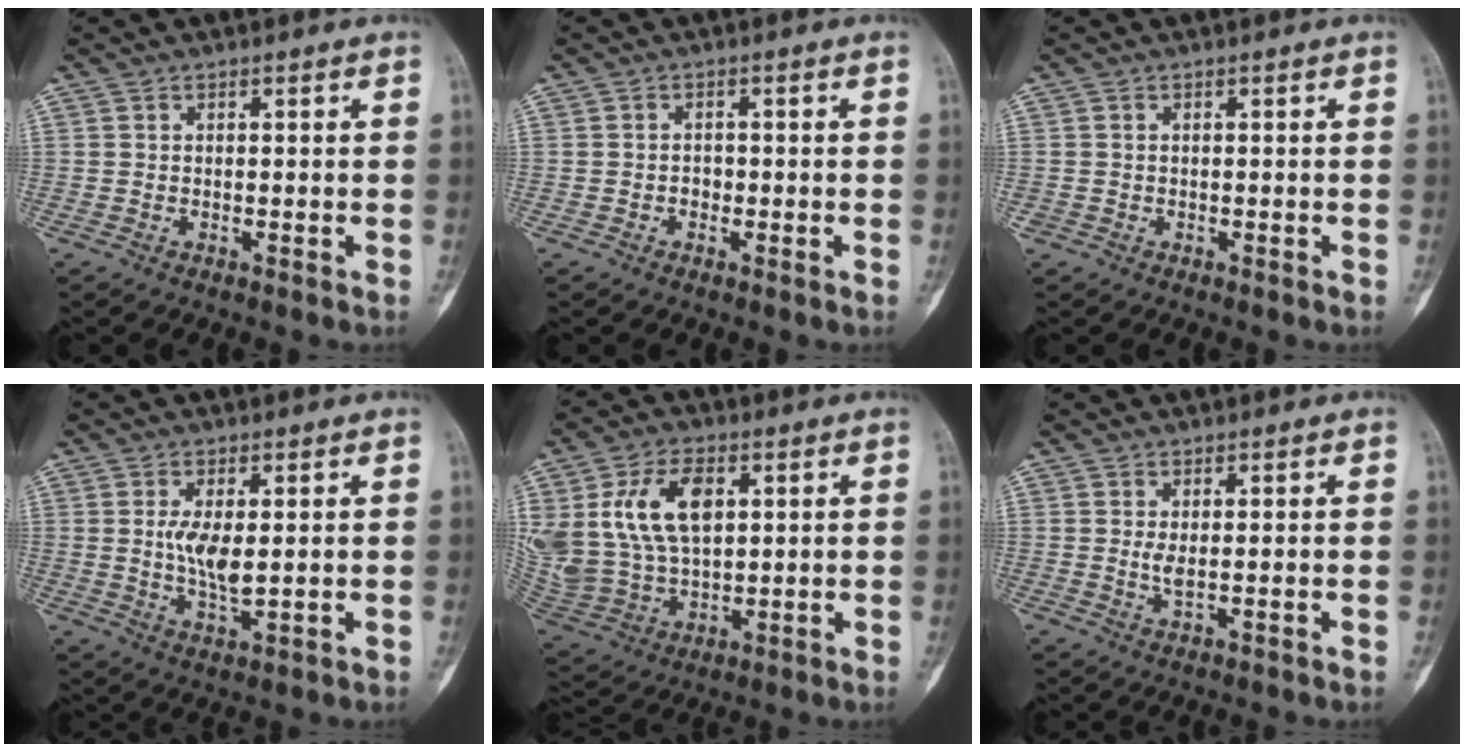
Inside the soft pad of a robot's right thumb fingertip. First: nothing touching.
{"total": 1.4, "force": [-0.5, 1.1, 0.7], "torque": [-0.005, 0.006, -0.010]}
{"total": 0.7, "force": [-0.2, 0.7, 0.1], "torque": [-0.001, 0.004, -0.004]}
{"total": 5.9, "force": [0.8, 2.2, 5.4], "torque": [-0.103, -0.017, 0.019]}
{"total": 18.4, "force": [5.3, 11.5, 13.4], "torque": [-0.265, -0.011, 0.111]}
{"total": 2.0, "force": [0.3, 0.6, 1.9], "torque": [-0.039, -0.007, 0.011]}